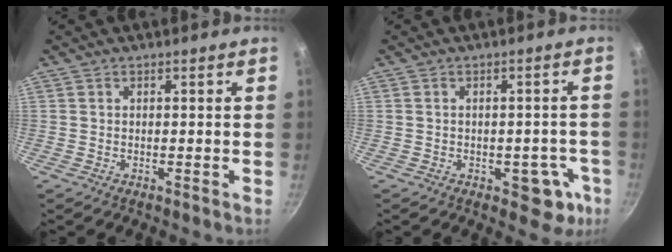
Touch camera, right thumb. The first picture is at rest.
{"total": 7.2, "force": [-2.7, 4.3, 5.0], "torque": [-0.014, 0.026, -0.024]}